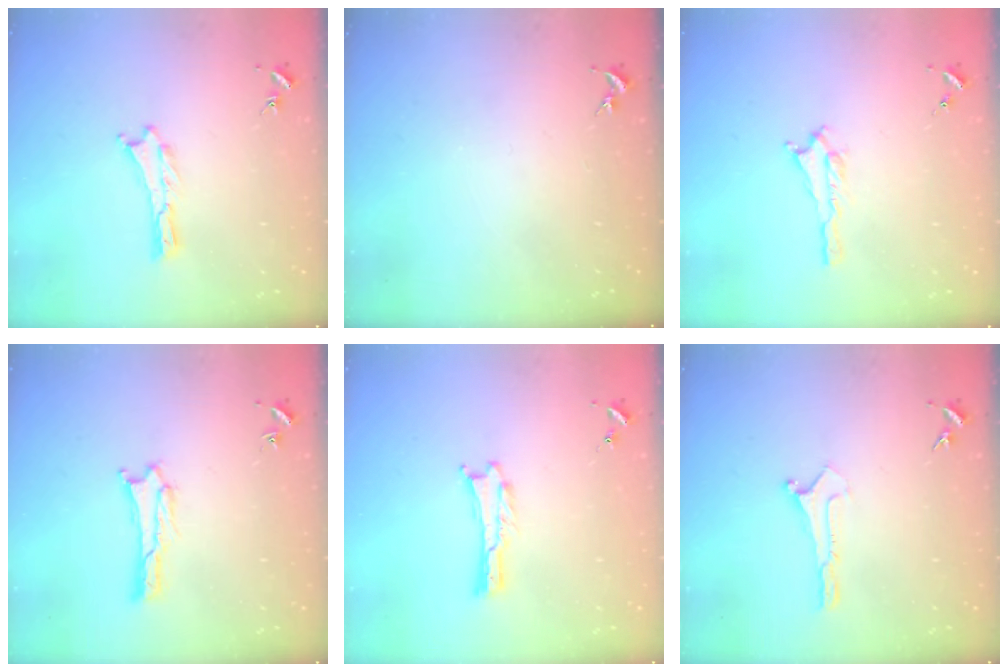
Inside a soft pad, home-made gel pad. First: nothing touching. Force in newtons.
{"total": 0.0}
{"total": 1.4, "press": 1.4, "slide": 0.2}
{"total": 1.9, "press": 1.9, "slide": 0.1}
{"total": 0.0}
{"total": 0.0}